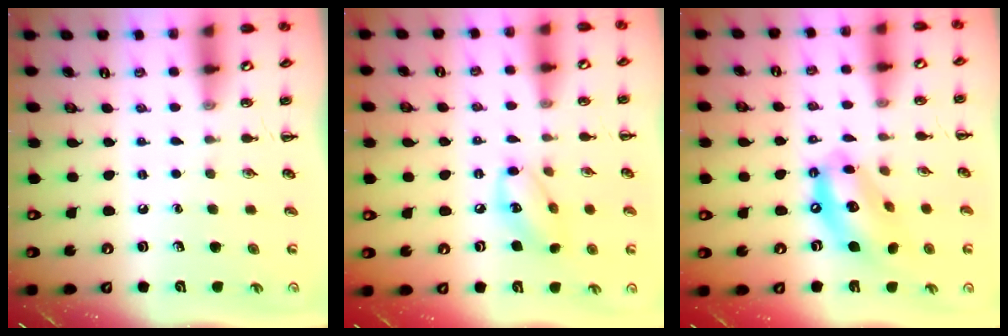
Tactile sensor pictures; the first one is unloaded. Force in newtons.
{"total": 10.0, "press": 9.9, "slide": 1.0}
{"total": 14.0, "press": 13.6, "slide": 3.5}